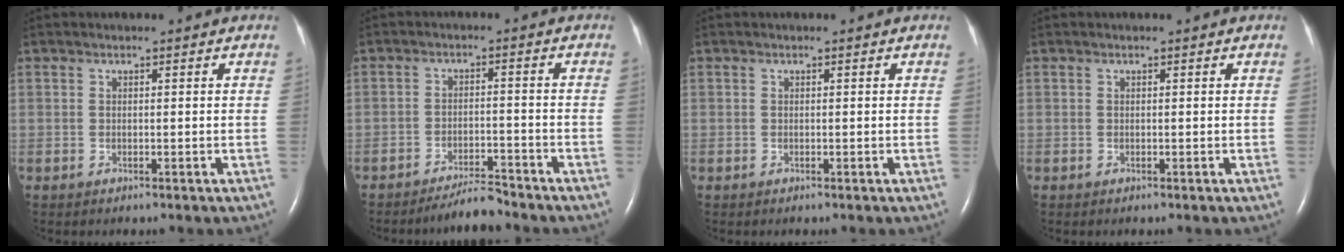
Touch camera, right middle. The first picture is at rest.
{"total": 4.3, "force": [-4.1, 0.1, 1.2], "torque": [-0.024, -0.015, -0.072]}
{"total": 0.0}
{"total": 0.0}